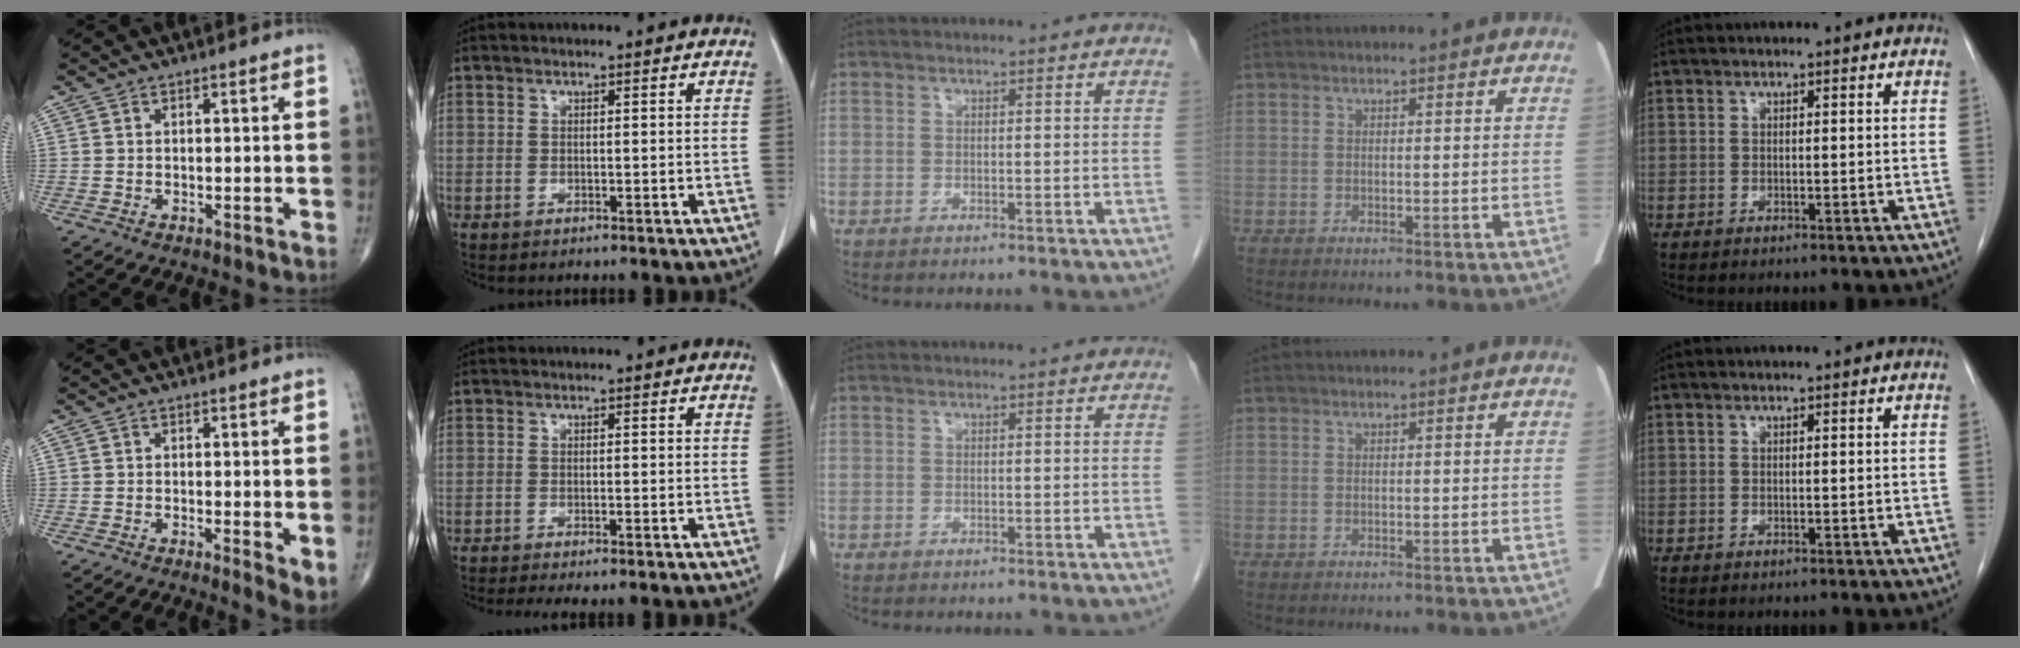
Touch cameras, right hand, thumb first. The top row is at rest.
{"thumb": {"total": 3.7, "force": [-0.3, 1.0, 3.5], "torque": [-0.054, -0.014, -0.011]}, "index": {"total": 3.2, "force": [-2.5, 0.2, 2.0], "torque": [-0.032, -0.007, -0.040]}}